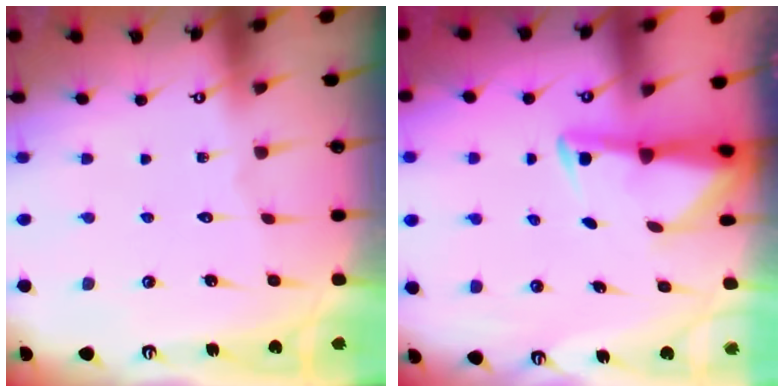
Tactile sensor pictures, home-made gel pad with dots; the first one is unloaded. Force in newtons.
{"total": 3.0, "press": 2.9, "slide": 0.6}